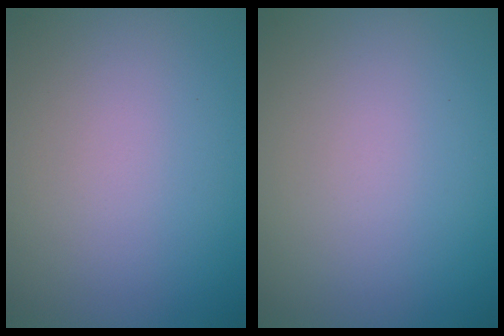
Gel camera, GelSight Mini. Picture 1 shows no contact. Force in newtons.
{"total": 0.0}